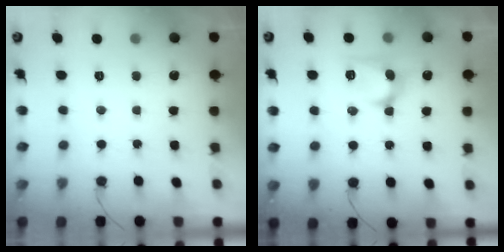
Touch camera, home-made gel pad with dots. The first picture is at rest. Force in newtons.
{"total": 10.1, "press": 10.0, "slide": 0.7}